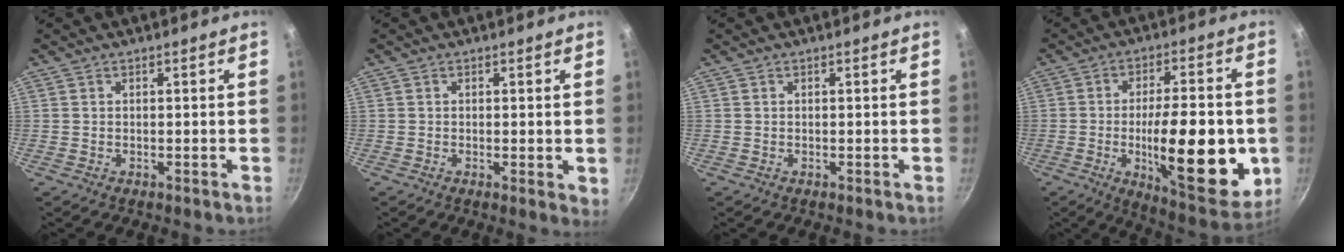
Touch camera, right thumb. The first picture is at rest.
{"total": 2.4, "force": [-0.1, 0.9, 2.2], "torque": [-0.027, -0.008, -0.003]}
{"total": 0.0}
{"total": 23.2, "force": [-4.0, 8.1, 21.4], "torque": [-0.280, -0.003, -0.053]}